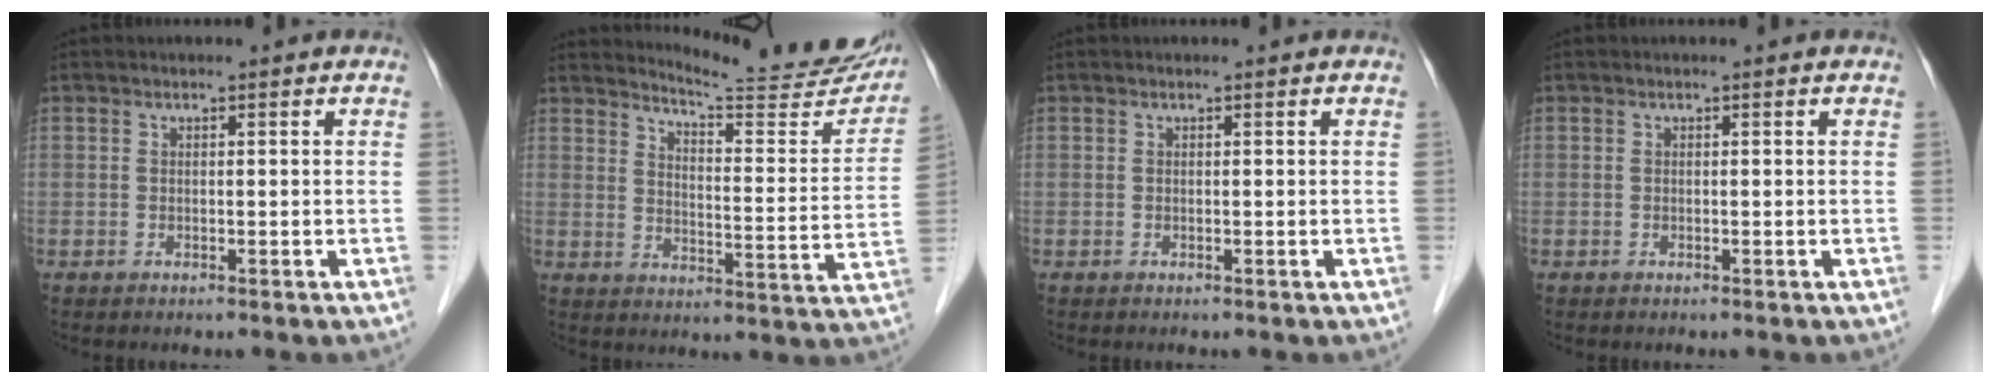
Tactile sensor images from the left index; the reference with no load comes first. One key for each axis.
{"total": 17.4, "fx": 16.5, "fy": 1.3, "fz": 5.4, "tx": -0.071, "ty": -0.089, "tz": 0.194}
{"total": 0.0}
{"total": 0.0}